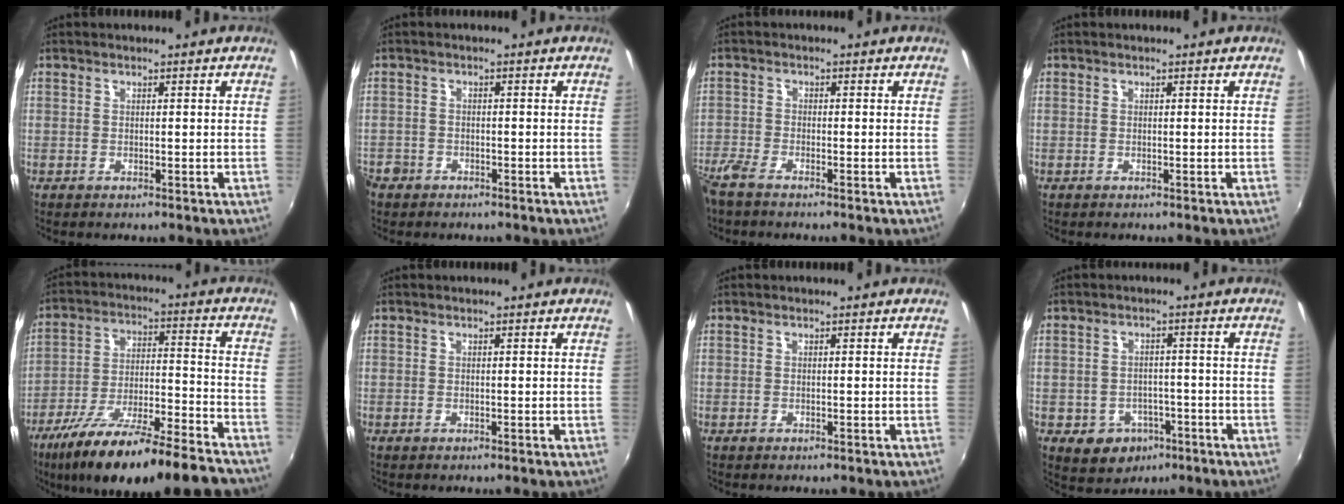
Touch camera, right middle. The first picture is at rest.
{"total": 4.4, "force": [-3.0, 3.1, 0.9], "torque": [-0.036, -0.004, -0.055]}
{"total": 4.5, "force": [-3.8, 1.1, 2.2], "torque": [-0.064, -0.015, -0.078]}
{"total": 0.0}
{"total": 23.7, "force": [-19.1, 3.6, 13.5], "torque": [-0.236, -0.050, -0.293]}
{"total": 0.0}
{"total": 0.0}
{"total": 7.3, "force": [-3.3, 6.0, 2.4], "torque": [-0.062, 0.006, -0.029]}